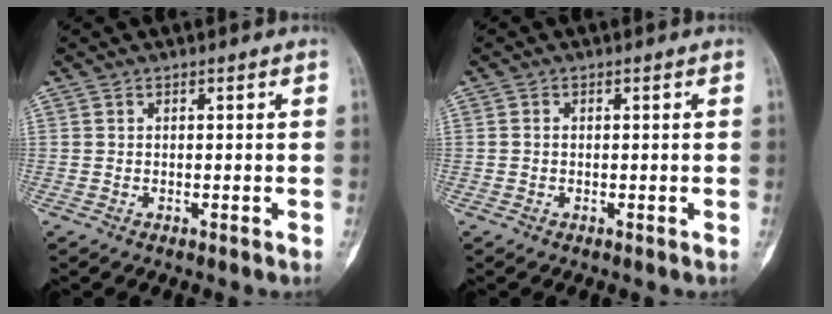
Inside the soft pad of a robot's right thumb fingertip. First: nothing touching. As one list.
[{"total": 0.8, "force": [-0.2, 0.6, 0.4], "torque": [-0.003, 0.002, -0.005]}]